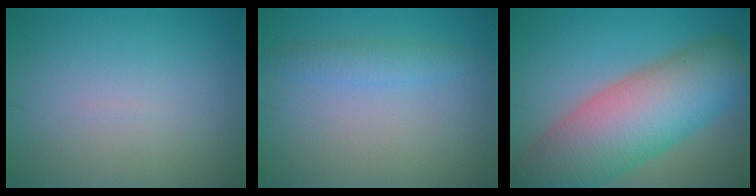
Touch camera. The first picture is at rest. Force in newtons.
{"total": 1.8, "press": 1.8, "slide": 0.1}
{"total": 11.9, "press": 11.9, "slide": 0.6}